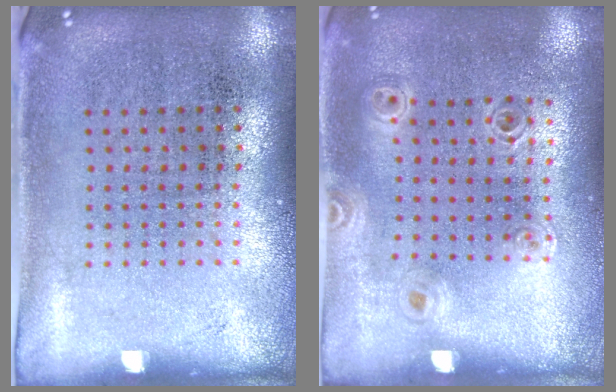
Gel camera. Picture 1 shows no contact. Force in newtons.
{"total": 0.9, "press": 0.9, "slide": 0.1}